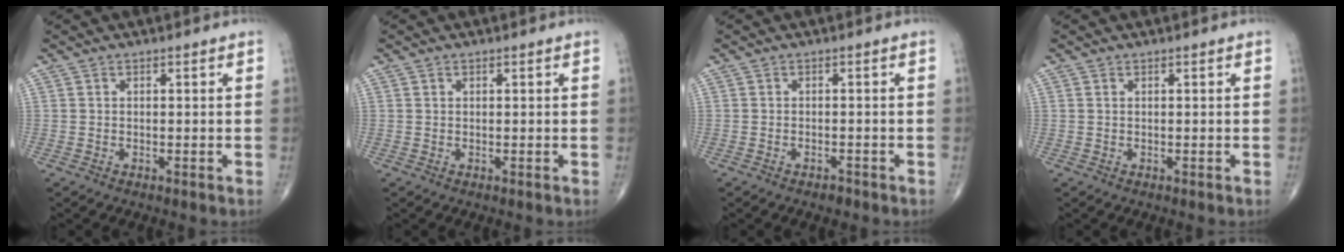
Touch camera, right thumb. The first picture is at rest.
{"total": 0.0}
{"total": 1.2, "force": [-0.9, 0.6, 0.5], "torque": [-0.010, 0.003, -0.013]}
{"total": 0.0}